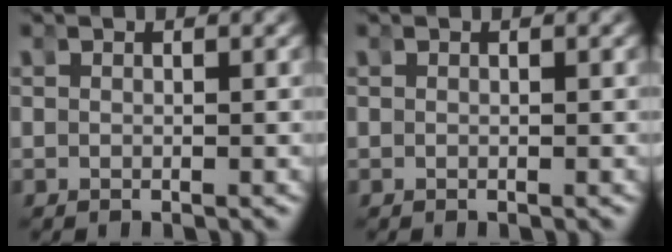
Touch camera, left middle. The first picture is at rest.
{"total": 0.0}